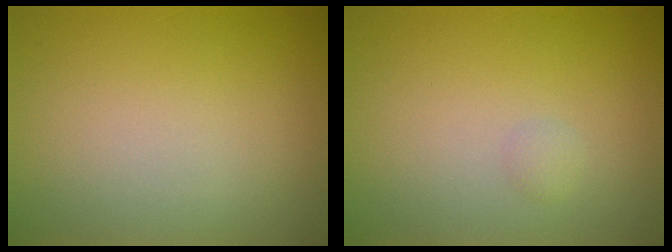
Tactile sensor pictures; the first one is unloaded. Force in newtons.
{"total": 0.6, "press": 0.6, "slide": 0.1}